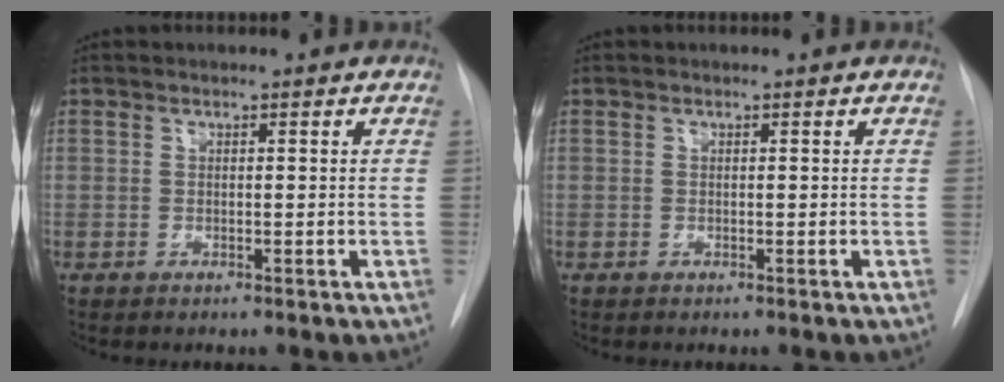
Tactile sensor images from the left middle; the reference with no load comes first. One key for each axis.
{"total": 0.0}